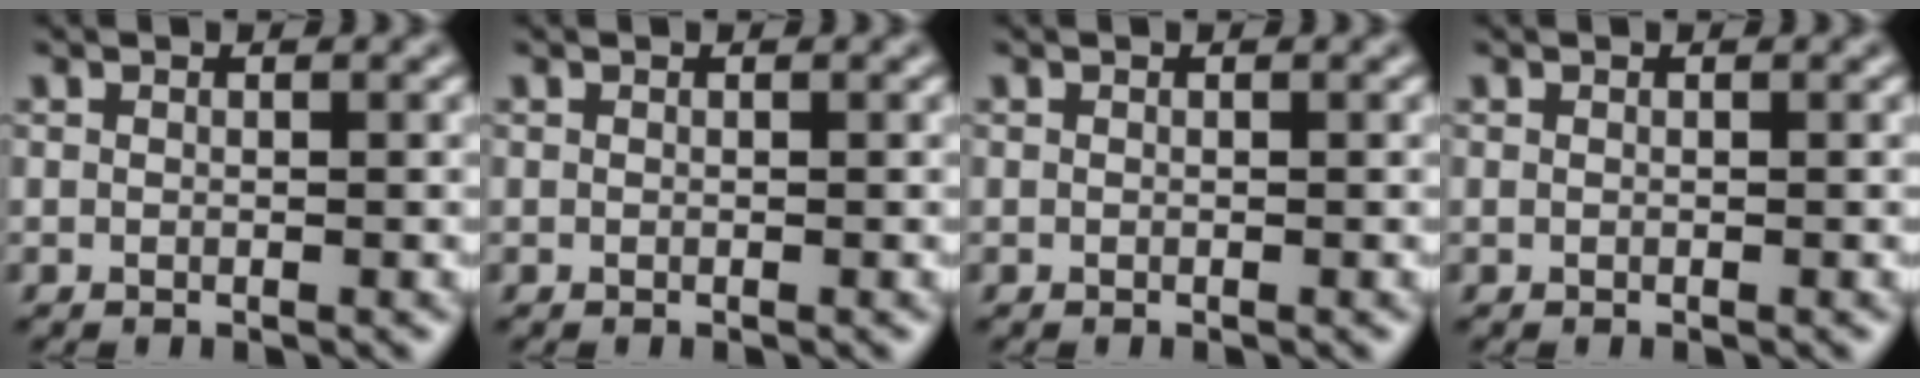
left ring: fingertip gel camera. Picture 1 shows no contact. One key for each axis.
{"total": 0.0}
{"total": 0.0}
{"total": 0.0}